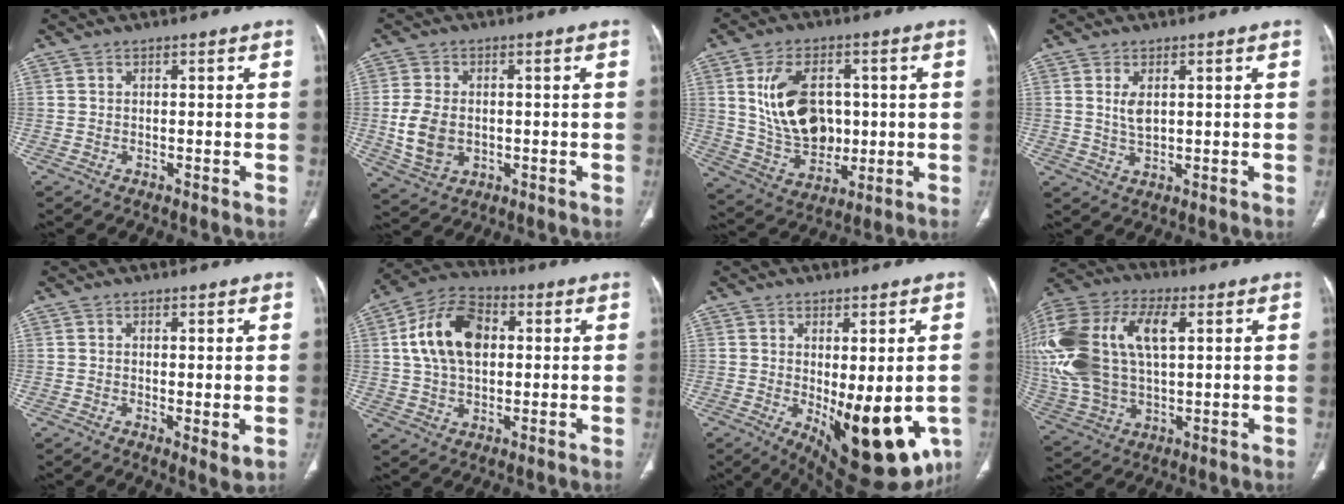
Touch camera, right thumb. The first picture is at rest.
{"total": 8.5, "force": [-0.6, 6.1, 5.8], "torque": [-0.112, -0.002, -0.002]}
{"total": 15.1, "force": [2.2, 10.3, 10.8], "torque": [-0.155, -0.007, 0.053]}
{"total": 3.5, "force": [0.9, 1.8, 2.9], "torque": [-0.052, -0.007, 0.023]}
{"total": 2.9, "force": [-0.1, 0.8, 2.8], "torque": [-0.051, -0.015, -0.001]}
{"total": 14.4, "force": [2.6, 9.3, 10.7], "torque": [-0.180, 0.015, 0.039]}
{"total": 17.8, "force": [-4.0, 7.3, 15.7], "torque": [-0.181, -0.023, -0.028]}
{"total": 25.6, "force": [5.4, 14.6, 20.3], "torque": [-0.468, 0.020, 0.101]}